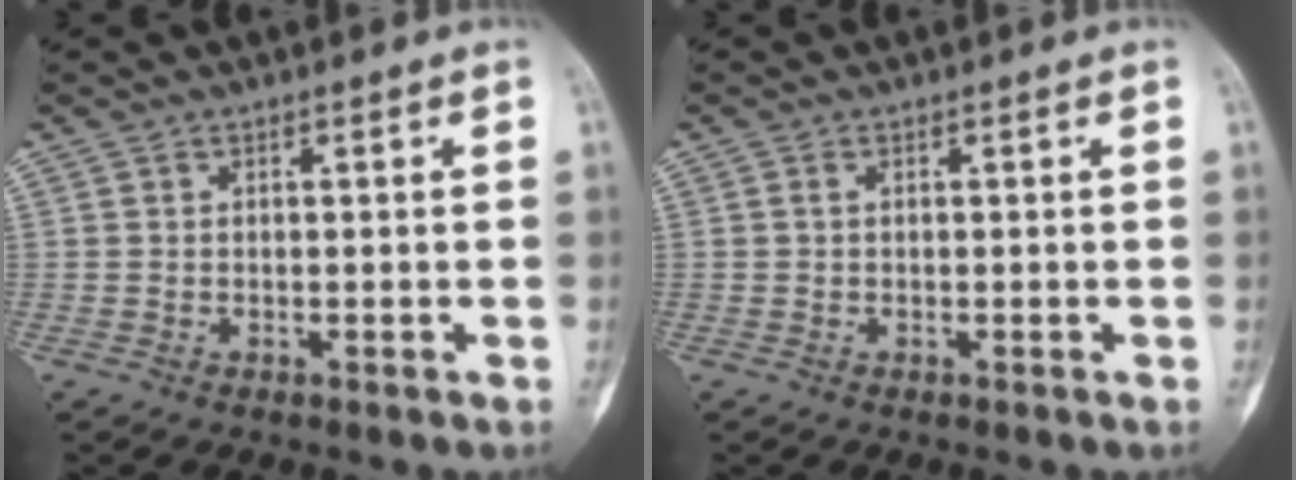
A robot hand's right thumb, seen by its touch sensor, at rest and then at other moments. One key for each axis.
{"total": 0.5, "fx": 0.0, "fy": 0.3, "fz": 0.4, "tx": -0.010, "ty": 0.000, "tz": 0.000}